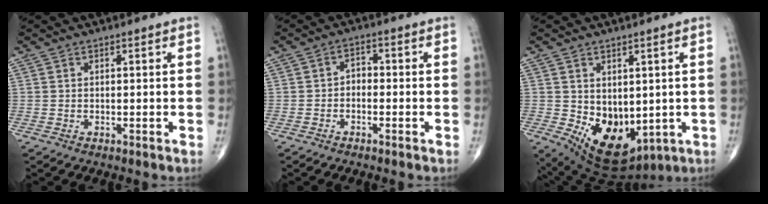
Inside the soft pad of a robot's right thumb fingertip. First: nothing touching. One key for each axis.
{"total": 2.5, "fx": -0.9, "fy": 1.8, "fz": 1.4, "tx": -0.008, "ty": 0.017, "tz": -0.026}
{"total": 12.9, "fx": -1.4, "fy": 8.6, "fz": 9.5, "tx": -0.124, "ty": -0.015, "tz": 0.014}